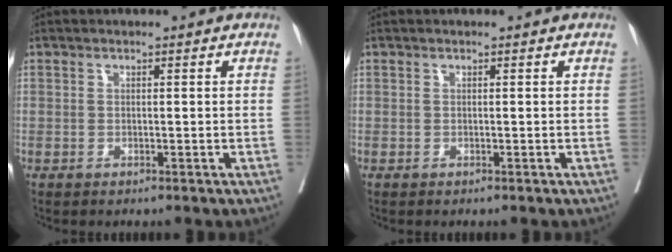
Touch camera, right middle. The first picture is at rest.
{"total": 0.0}